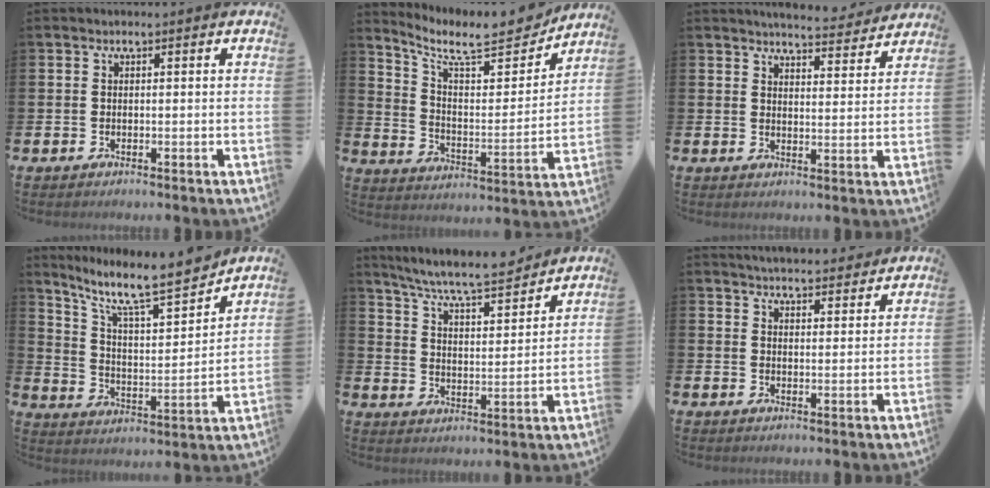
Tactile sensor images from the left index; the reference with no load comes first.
{"total": 9.4, "force": [8.4, 2.5, 3.6], "torque": [-0.091, -0.069, 0.142]}
{"total": 5.2, "force": [5.2, 0.4, 0.6], "torque": [-0.019, -0.035, 0.091]}
{"total": 12.1, "force": [10.0, 2.8, 6.3], "torque": [-0.143, -0.070, 0.167]}
{"total": 7.7, "force": [7.3, 0.6, 2.6], "torque": [-0.085, -0.050, 0.125]}
{"total": 4.6, "force": [4.6, 0.4, 0.2], "torque": [-0.008, -0.032, 0.081]}